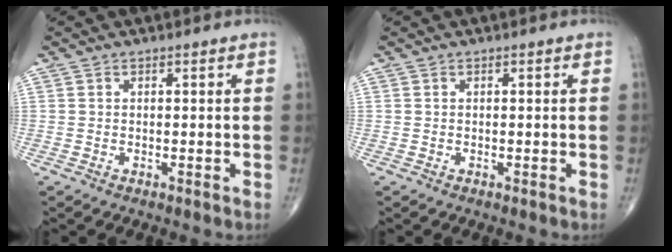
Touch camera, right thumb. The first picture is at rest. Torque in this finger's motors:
{"motor_torque": [0.08, 0.08, -0.02, 0.01, 0.07]}